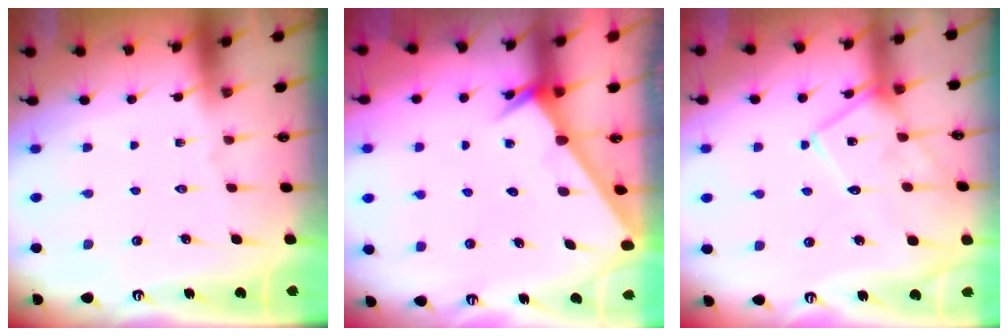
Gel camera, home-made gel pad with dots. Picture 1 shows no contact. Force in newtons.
{"total": 2.6, "press": 2.6, "slide": 0.0}
{"total": 11.8, "press": 11.8, "slide": 0.5}